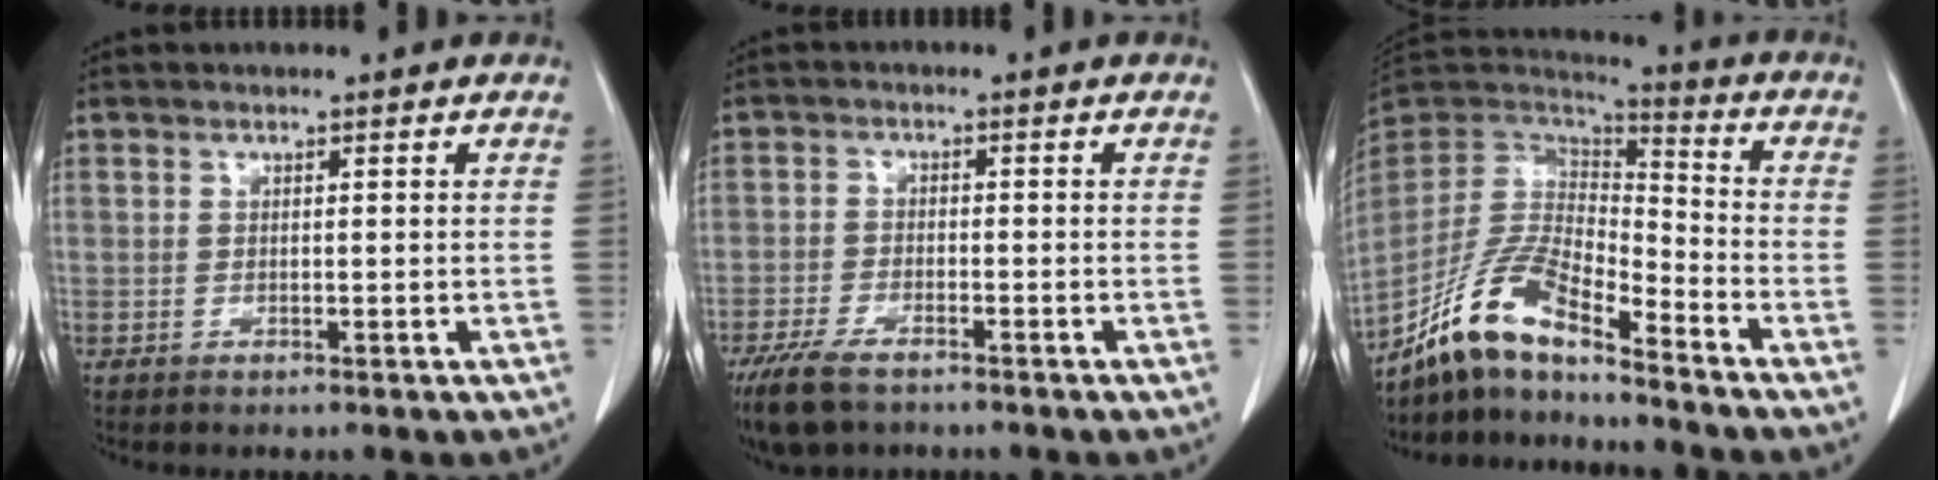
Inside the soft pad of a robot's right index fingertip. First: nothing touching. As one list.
[{"total": 7.0, "force": [-5.2, 2.3, 4.1], "torque": [-0.082, -0.013, -0.091]}, {"total": 13.4, "force": [-10.8, 2.6, 7.5], "torque": [-0.159, 0.009, -0.205]}]